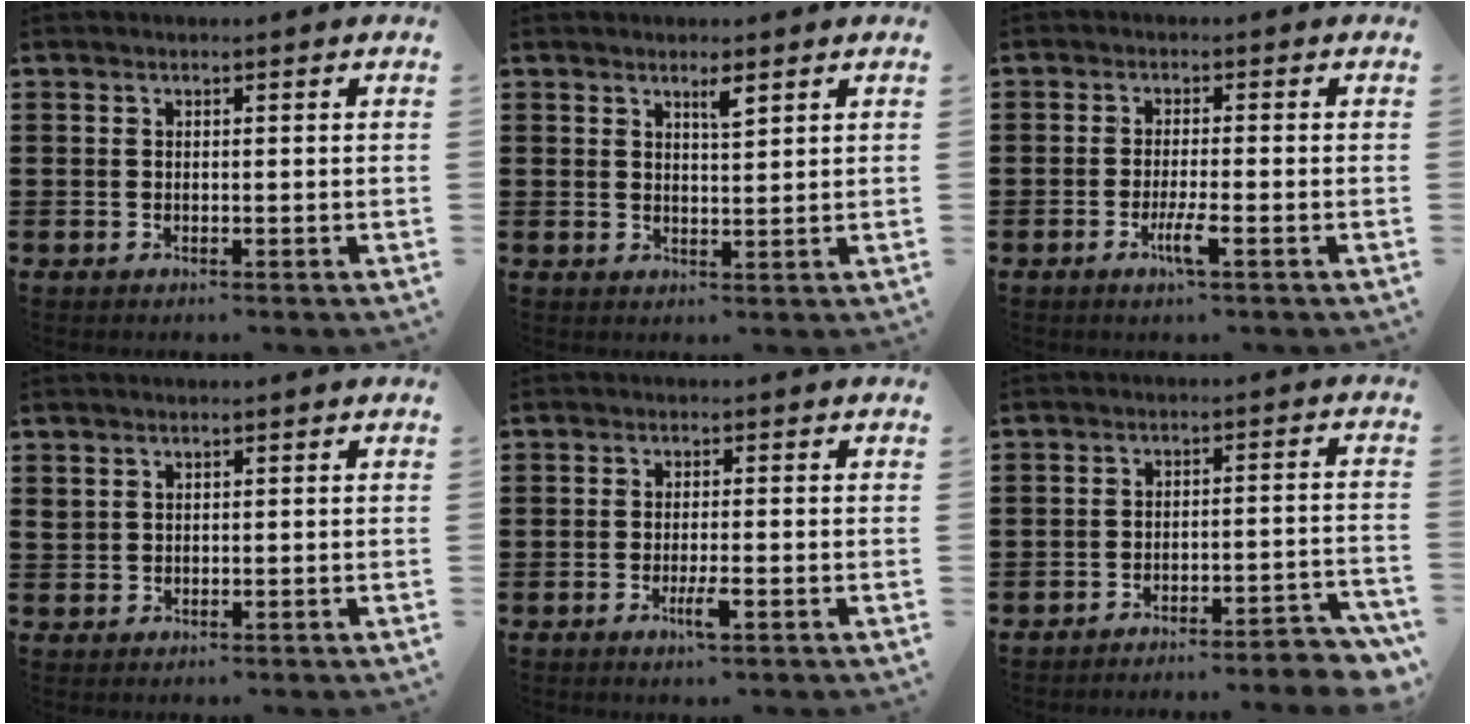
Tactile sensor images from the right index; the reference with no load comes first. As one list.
[{"total": 2.4, "force": [1.7, 0.3, 1.7], "torque": [-0.027, -0.002, 0.027]}, {"total": 3.9, "force": [-1.8, 0.2, 3.5], "torque": [-0.071, -0.013, -0.034]}, {"total": 1.1, "force": [0.9, 0.7, 0.3], "torque": [-0.008, 0.002, 0.017]}, {"total": 3.3, "force": [-1.4, 0.4, 2.9], "torque": [-0.061, -0.008, -0.029]}, {"total": 4.1, "force": [-4.0, 0.0, 1.1], "torque": [-0.021, -0.007, -0.082]}]